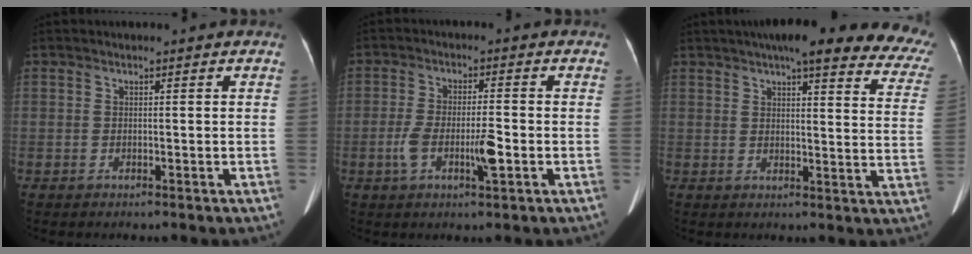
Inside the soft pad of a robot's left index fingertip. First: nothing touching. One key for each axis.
{"total": 6.4, "fx": -1.9, "fy": 1.4, "fz": 6.0, "tx": -0.119, "ty": 0.002, "tz": -0.032}
{"total": 23.9, "fx": 19.9, "fy": 4.1, "fz": 12.5, "tx": -0.147, "ty": -0.015, "tz": 0.213}